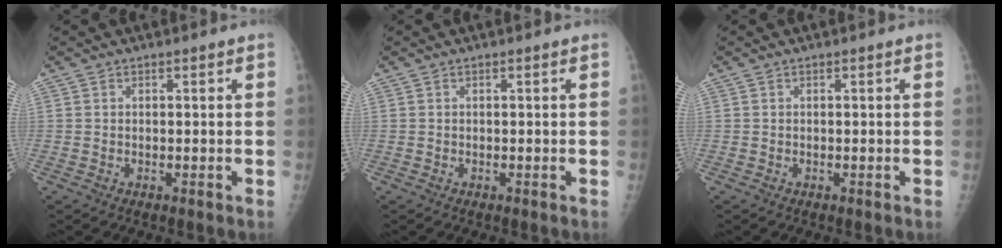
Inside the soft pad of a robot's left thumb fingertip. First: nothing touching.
{"total": 0.0}
{"total": 0.0}